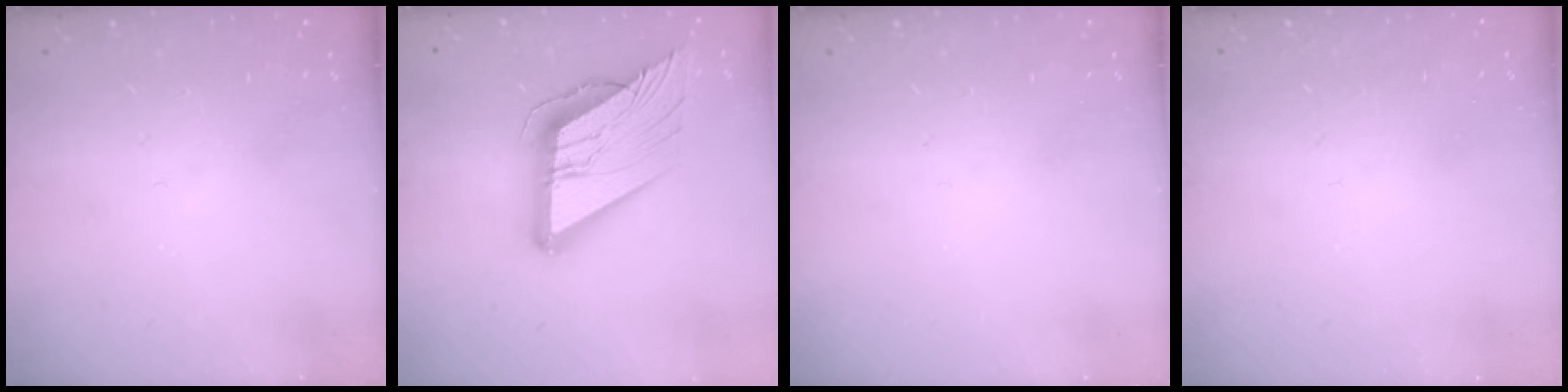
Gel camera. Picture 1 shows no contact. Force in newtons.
{"total": 24.5, "press": 24.3, "slide": 3.0}
{"total": 0.0}
{"total": 1.5, "press": 1.5, "slide": 0.1}